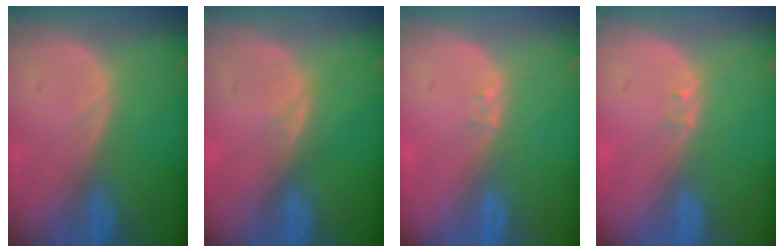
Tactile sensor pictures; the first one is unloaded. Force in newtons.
{"total": 0.9, "press": 0.9, "slide": 0.4}
{"total": 0.6, "press": 0.6, "slide": 0.2}
{"total": 0.6, "press": 0.6, "slide": 0.2}